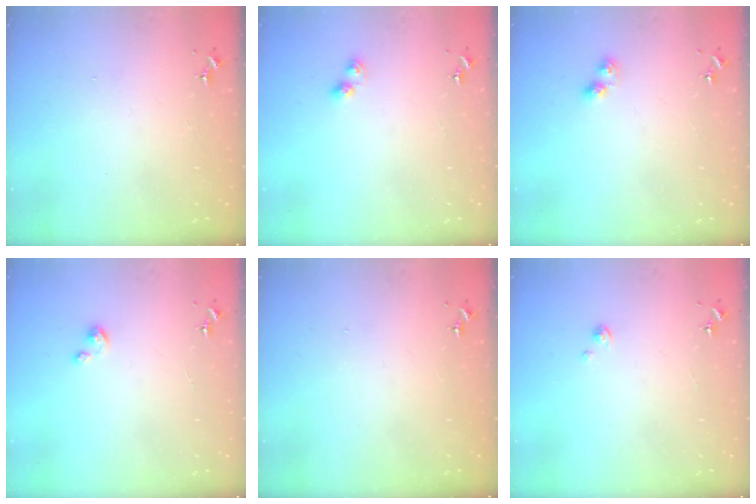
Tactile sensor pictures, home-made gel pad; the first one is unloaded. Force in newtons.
{"total": 4.8, "press": 4.5, "slide": 1.7}
{"total": 4.4, "press": 4.3, "slide": 0.4}
{"total": 2.1, "press": 2.1, "slide": 0.1}
{"total": 0.0}
{"total": 1.0, "press": 1.0, "slide": 0.1}